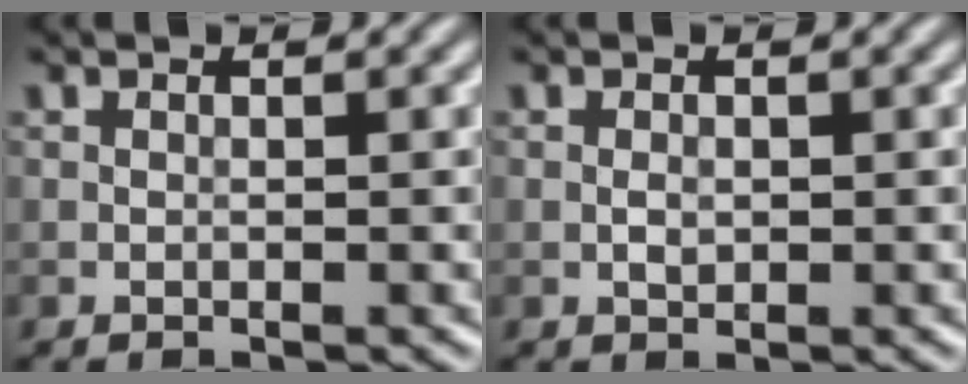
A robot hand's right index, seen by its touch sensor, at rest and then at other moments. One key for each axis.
{"total": 0.9, "fx": -0.1, "fy": 0.6, "fz": 0.7, "tx": -0.012, "ty": 0.000, "tz": -0.001}